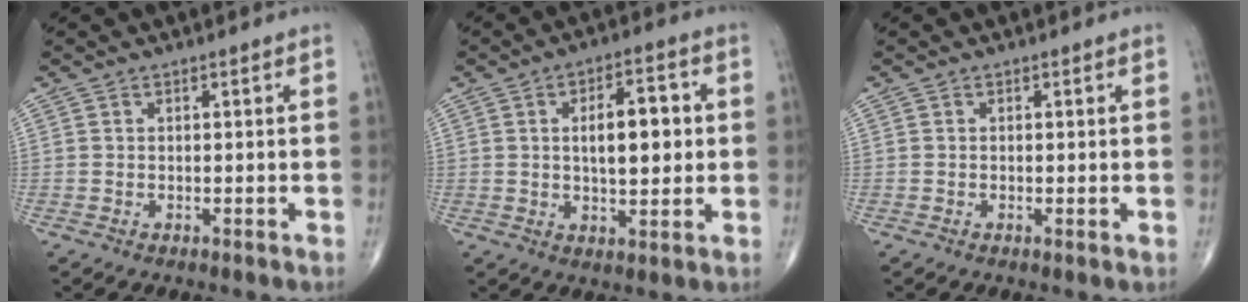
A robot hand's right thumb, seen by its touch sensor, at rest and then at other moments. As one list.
[{"total": 10.0, "force": [1.1, 4.5, 8.8], "torque": [-0.113, 0.004, 0.016]}, {"total": 0.6, "force": [-0.1, 0.1, 0.6], "torque": [-0.014, -0.003, -0.003]}]